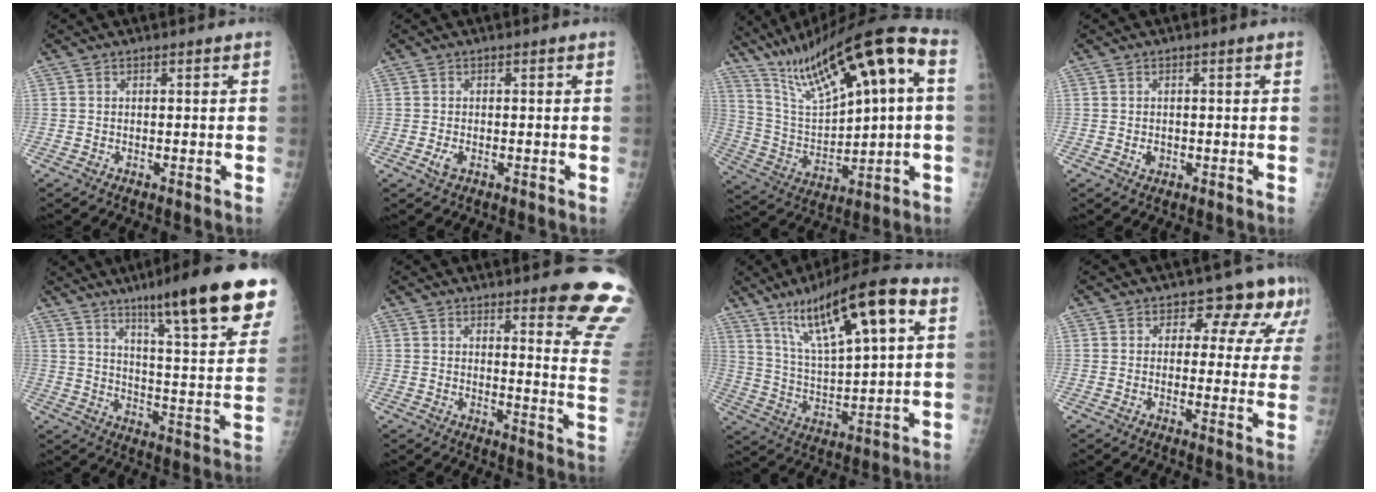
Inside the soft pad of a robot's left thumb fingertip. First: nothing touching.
{"total": 1.9, "force": [-0.7, 1.1, 1.4], "torque": [-0.029, -0.002, -0.013]}
{"total": 22.1, "force": [9.2, 6.4, 19.1], "torque": [-0.312, 0.006, 0.175]}
{"total": 1.6, "force": [-0.4, 1.4, 0.9], "torque": [-0.006, 0.002, -0.002]}
{"total": 23.1, "force": [14.7, 2.8, 17.6], "torque": [-0.227, -0.062, 0.214]}
{"total": 13.8, "force": [10.5, 2.1, 8.7], "torque": [-0.074, -0.094, 0.111]}
{"total": 19.5, "force": [9.1, 5.0, 16.5], "torque": [-0.259, -0.012, 0.159]}
{"total": 9.5, "force": [5.8, 5.6, 5.1], "torque": [-0.017, -0.025, 0.052]}